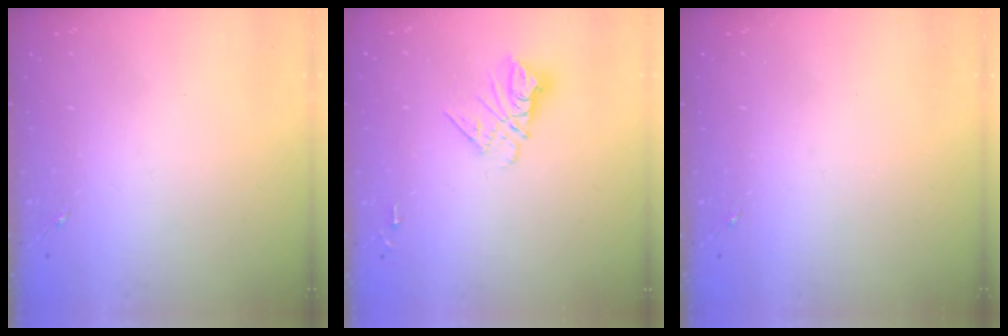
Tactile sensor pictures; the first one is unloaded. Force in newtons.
{"total": 9.8, "press": 9.7, "slide": 0.8}
{"total": 0.0}